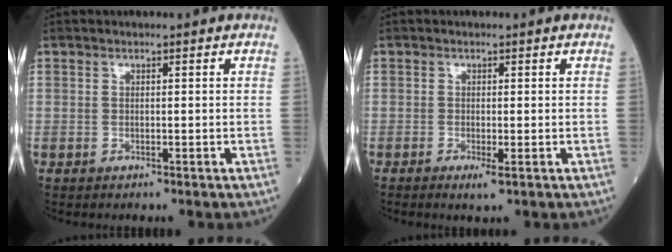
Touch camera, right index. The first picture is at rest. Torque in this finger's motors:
{"motor_torque": [0.08, -0.07, 0.05, 0.00]}